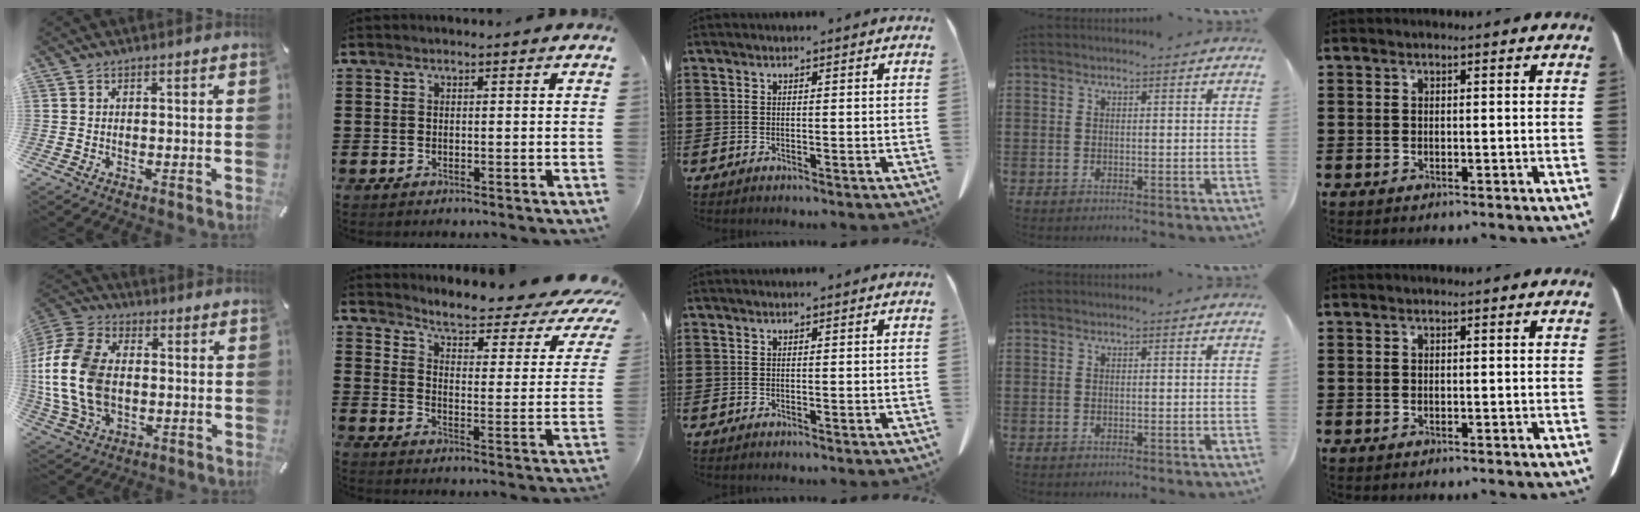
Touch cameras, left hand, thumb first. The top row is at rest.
{"thumb": {"total": 18.4, "force": [-1.0, 13.1, 13.0], "torque": [-0.305, 0.002, -0.019]}, "index": {"total": 4.7, "force": [3.6, 0.6, 3.0], "torque": [-0.077, -0.030, 0.052]}}